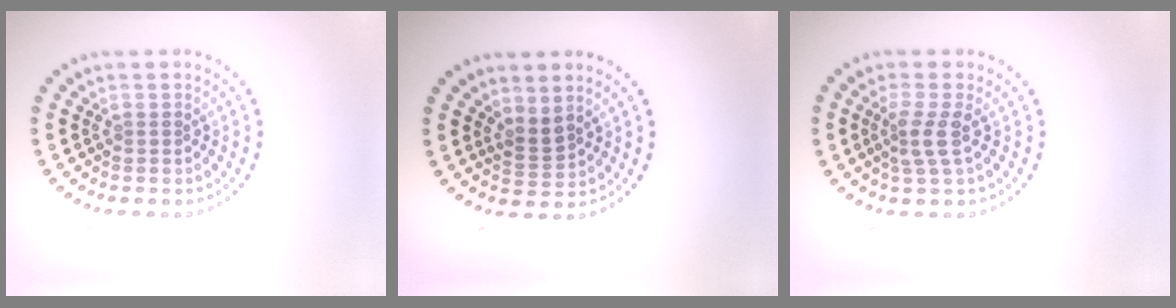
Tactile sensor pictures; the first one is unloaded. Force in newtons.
{"total": 1.8, "press": 1.3, "slide": 1.3}
{"total": 2.4, "press": 1.8, "slide": 1.6}